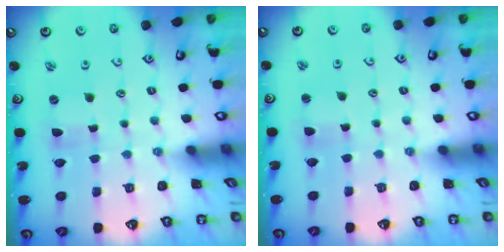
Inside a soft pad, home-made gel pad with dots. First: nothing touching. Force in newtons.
{"total": 2.9, "press": 2.9, "slide": 0.3}